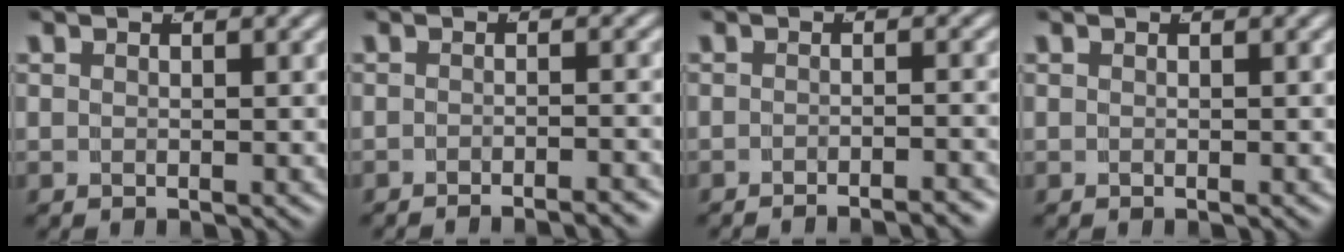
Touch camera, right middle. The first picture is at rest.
{"total": 3.0, "force": [-2.9, -0.1, 0.6], "torque": [-0.001, 0.000, -0.048]}
{"total": 3.3, "force": [-3.2, -0.1, 0.7], "torque": [-0.001, 0.000, -0.052]}
{"total": 0.0}